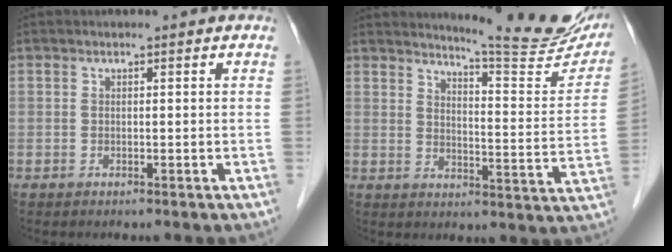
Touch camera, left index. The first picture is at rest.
{"total": 16.5, "force": [15.1, 1.0, 6.5], "torque": [-0.083, -0.077, 0.179]}